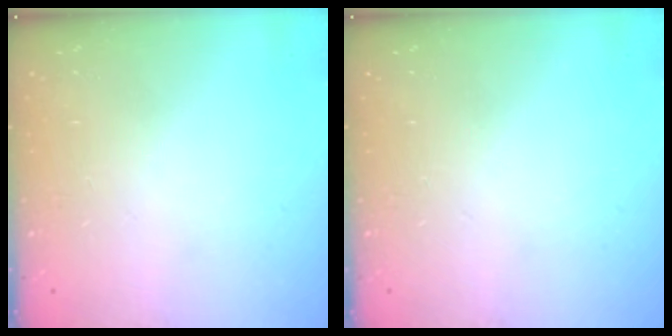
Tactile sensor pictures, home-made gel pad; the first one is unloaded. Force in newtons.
{"total": 0.0}